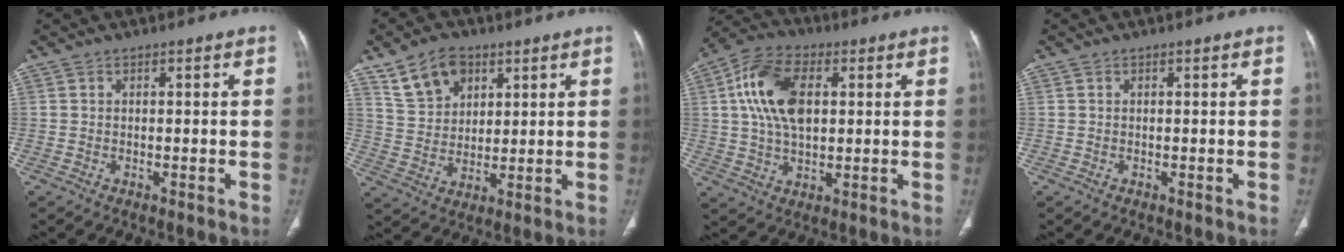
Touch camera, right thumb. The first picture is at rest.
{"total": 9.6, "force": [5.4, 6.6, 4.5], "torque": [-0.059, -0.017, 0.107]}
{"total": 13.8, "force": [2.9, 8.2, 10.7], "torque": [-0.197, 0.008, 0.050]}
{"total": 0.0}